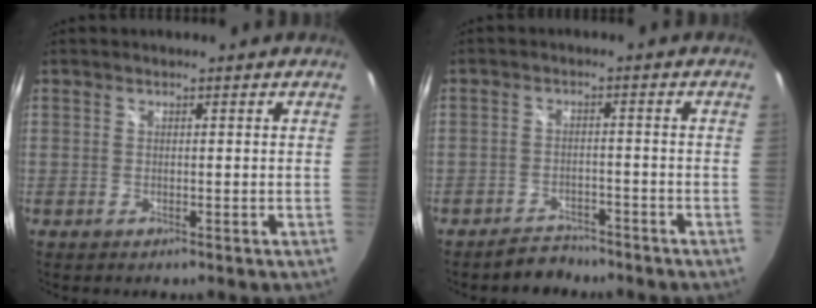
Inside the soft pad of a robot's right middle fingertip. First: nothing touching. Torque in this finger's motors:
{"motor_torque": [0.35, -0.41, 0.09, 0.00]}